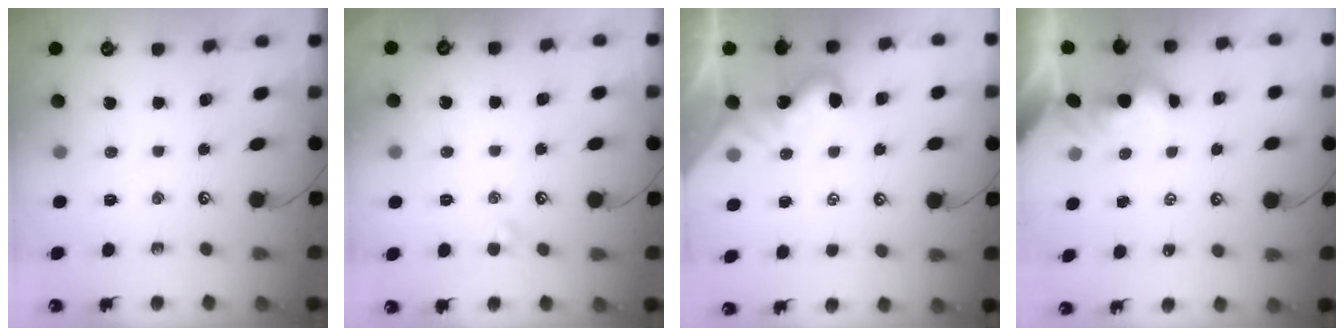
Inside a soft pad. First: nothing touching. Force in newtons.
{"total": 0.7, "press": 0.5, "slide": 0.5}
{"total": 2.0, "press": 1.9, "slide": 0.4}
{"total": 1.5, "press": 1.5, "slide": 0.2}